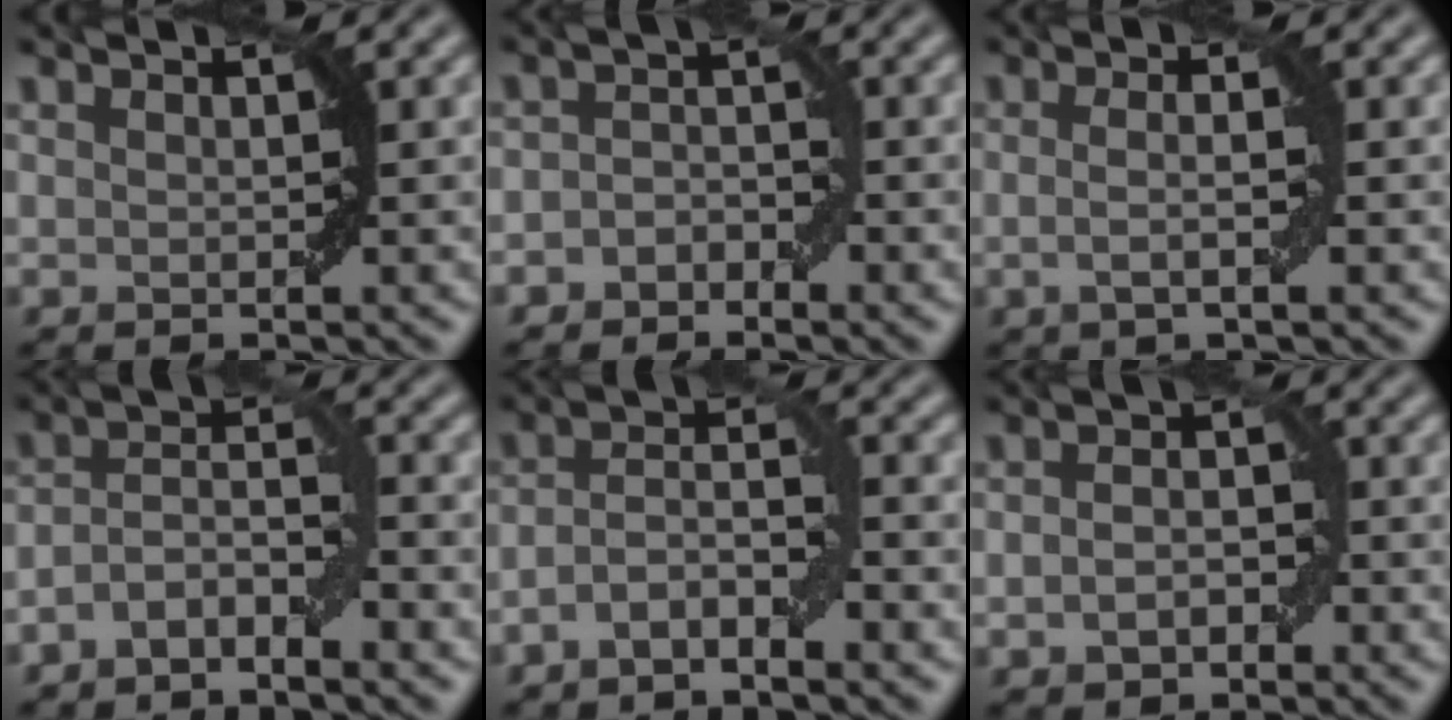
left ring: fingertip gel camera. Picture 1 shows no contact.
{"total": 1.9, "force": [-1.2, 1.3, 0.7], "torque": [-0.010, 0.008, -0.024]}
{"total": 2.5, "force": [-0.2, 0.6, 2.5], "torque": [-0.042, -0.002, -0.009]}
{"total": 3.5, "force": [-2.0, 1.4, 2.4], "torque": [-0.044, 0.013, -0.041]}
{"total": 3.8, "force": [-2.0, 1.4, 2.9], "torque": [-0.054, 0.011, -0.041]}
{"total": 2.7, "force": [-0.6, 1.8, 1.9], "torque": [-0.032, 0.002, -0.012]}